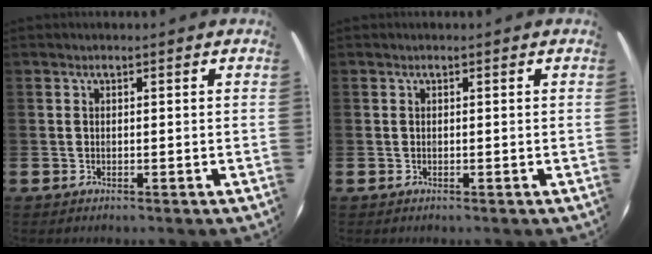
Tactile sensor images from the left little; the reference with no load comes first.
{"total": 0.0}